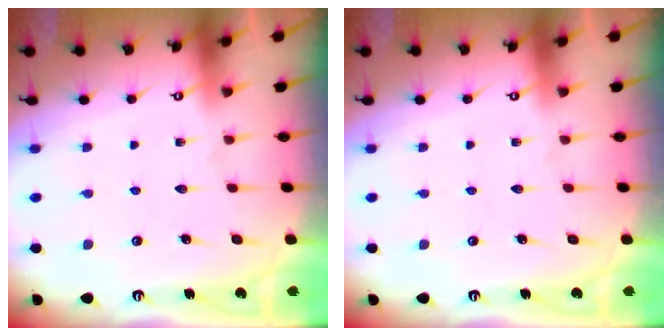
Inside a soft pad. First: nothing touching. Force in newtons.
{"total": 0.0}